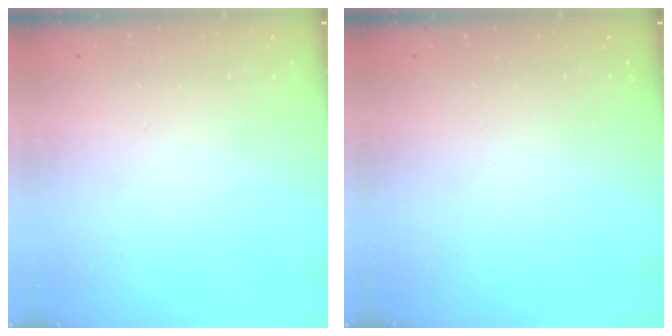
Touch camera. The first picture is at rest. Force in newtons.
{"total": 0.0}